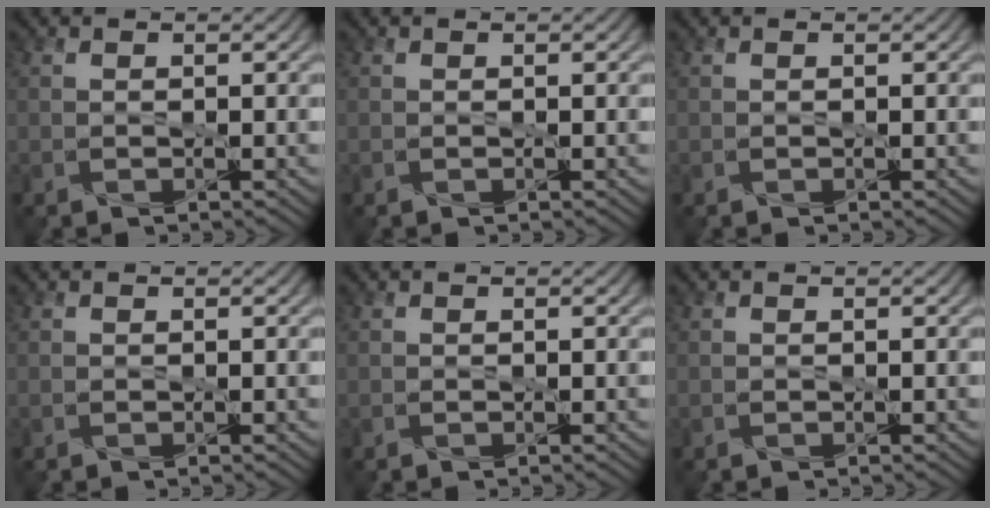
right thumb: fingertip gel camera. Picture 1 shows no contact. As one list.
[{"total": 0.0}, {"total": 0.0}, {"total": 0.0}, {"total": 0.0}, {"total": 0.0}]